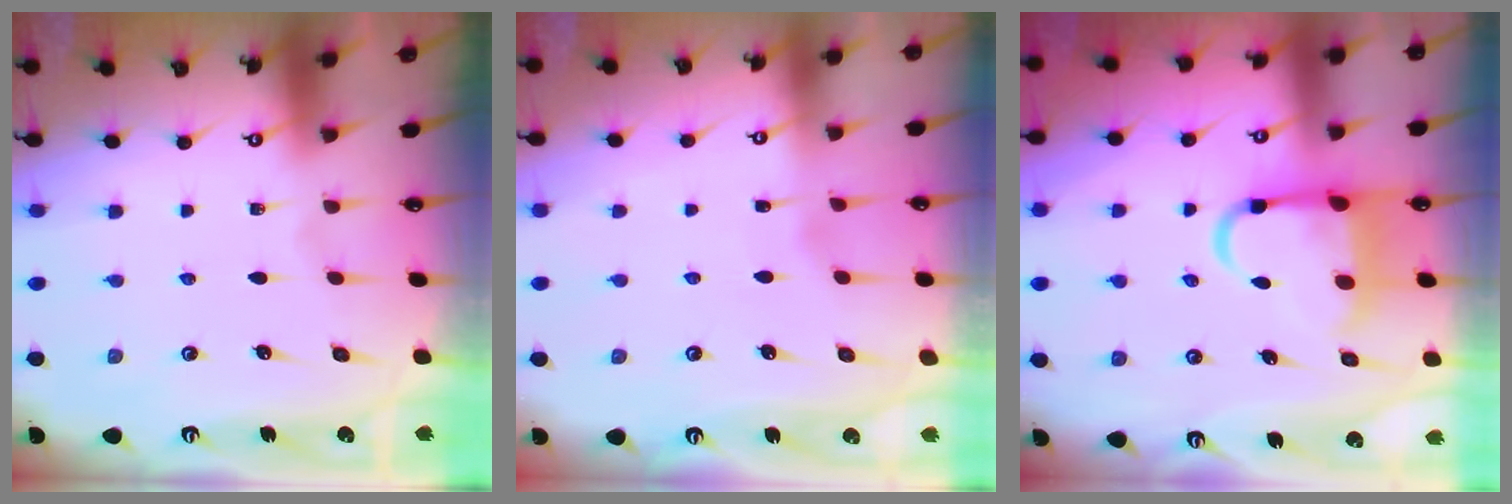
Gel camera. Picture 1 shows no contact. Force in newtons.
{"total": 2.5, "press": 2.5, "slide": 0.2}
{"total": 10.3, "press": 10.2, "slide": 1.5}